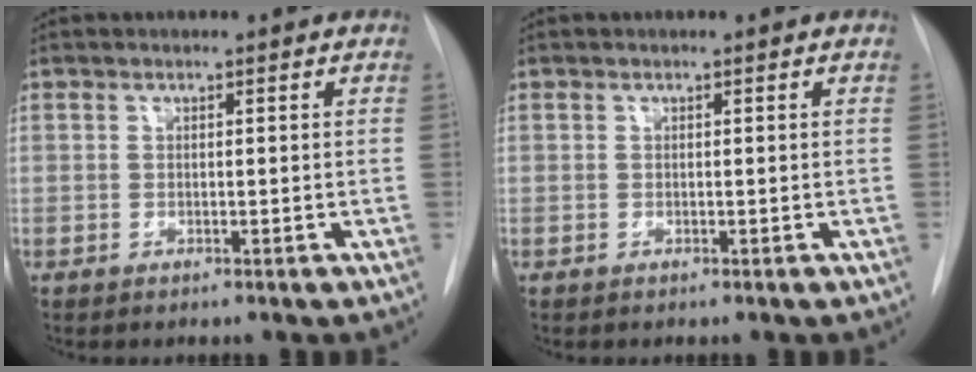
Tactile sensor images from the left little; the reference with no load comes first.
{"total": 0.0}